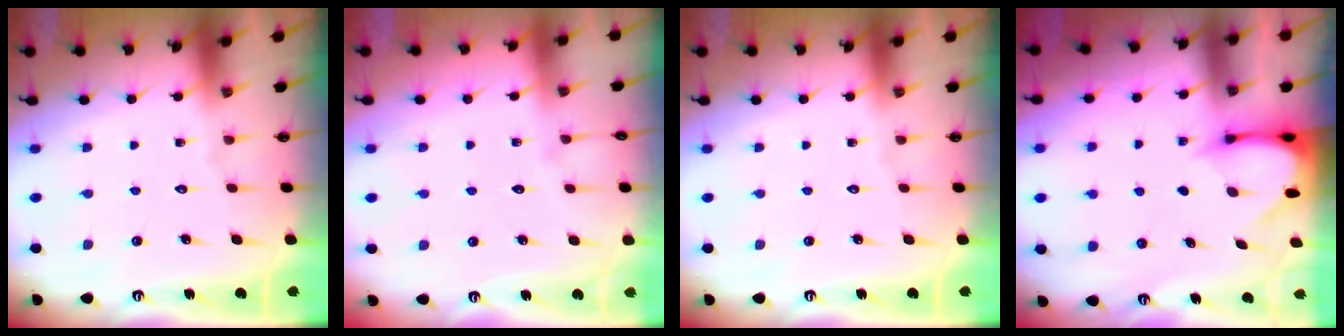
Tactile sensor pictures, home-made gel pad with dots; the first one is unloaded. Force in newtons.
{"total": 3.2, "press": 3.2, "slide": 0.4}
{"total": 0.0}
{"total": 3.5, "press": 3.5, "slide": 0.3}